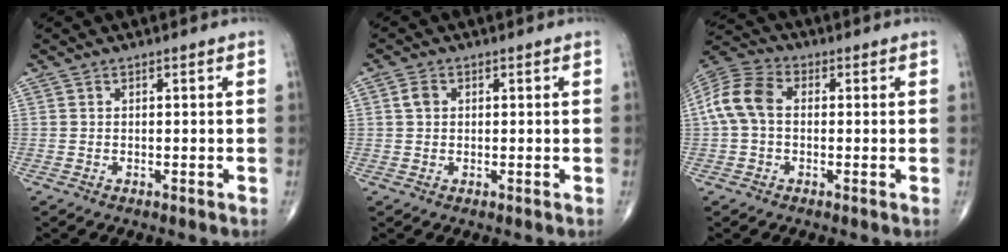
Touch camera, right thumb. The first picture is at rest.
{"total": 2.1, "force": [0.5, 1.7, 1.2], "torque": [-0.021, 0.004, 0.008]}
{"total": 9.6, "force": [0.4, 6.6, 6.9], "torque": [-0.145, 0.030, -0.002]}